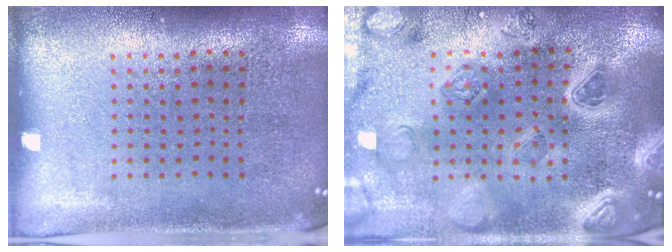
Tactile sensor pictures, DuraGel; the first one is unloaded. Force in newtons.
{"total": 3.7, "press": 3.4, "slide": 1.4}